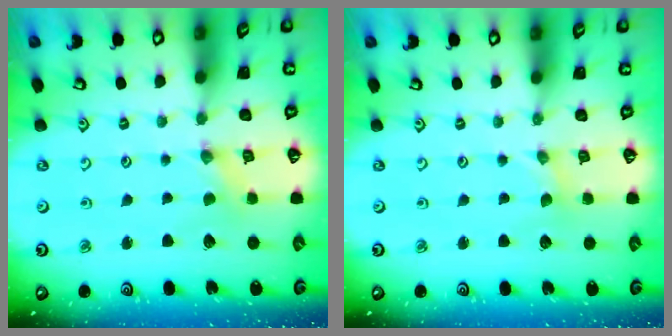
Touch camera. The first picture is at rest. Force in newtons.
{"total": 0.0}